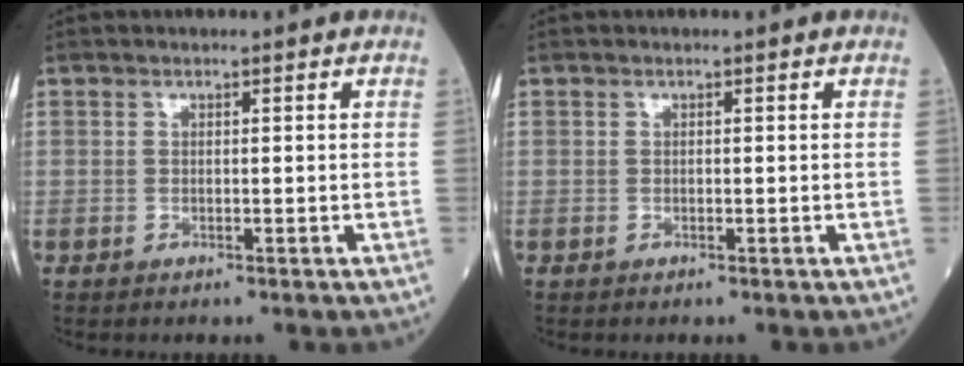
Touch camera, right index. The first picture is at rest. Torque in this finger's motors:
{"motor_torque": [0.11, -0.06, 0.05, 0.02]}